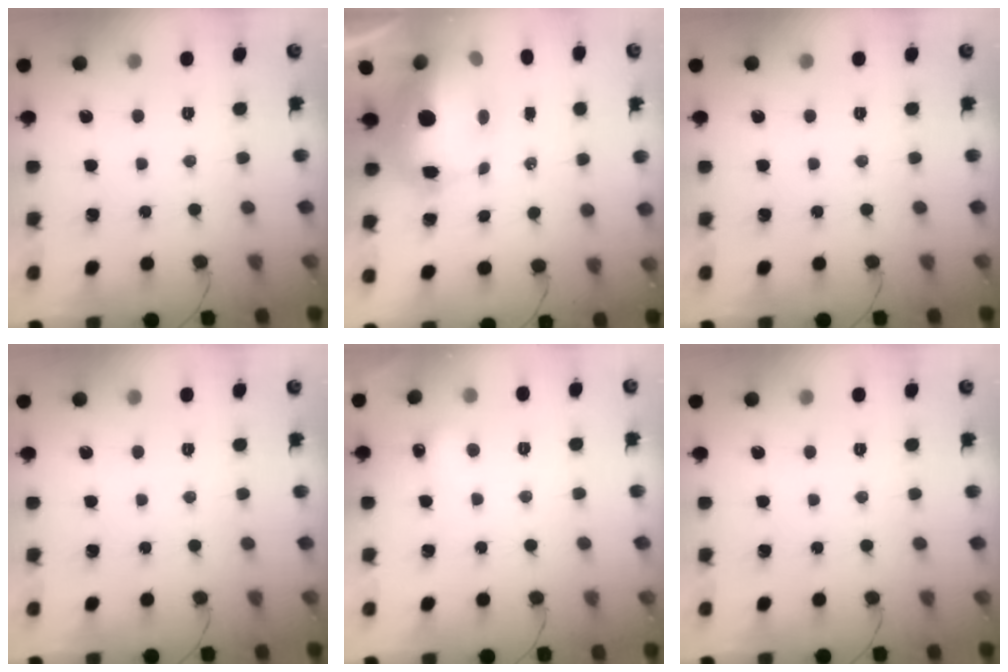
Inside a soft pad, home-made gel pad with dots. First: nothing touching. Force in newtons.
{"total": 13.4, "press": 13.1, "slide": 2.7}
{"total": 0.0}
{"total": 0.0}
{"total": 5.4, "press": 5.2, "slide": 1.7}
{"total": 0.0}